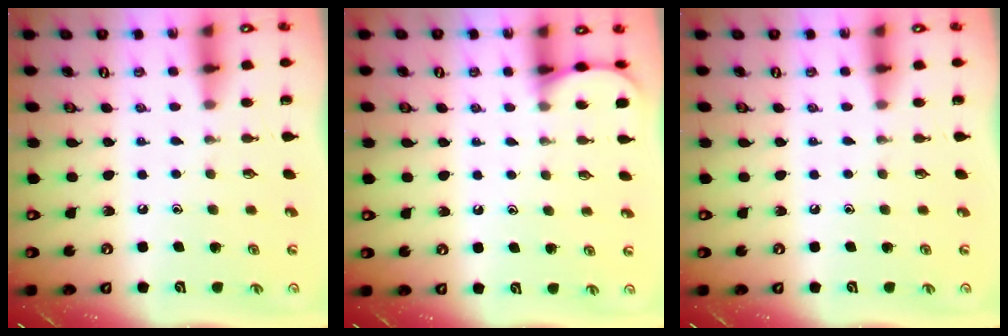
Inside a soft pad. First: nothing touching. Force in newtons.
{"total": 3.9, "press": 3.8, "slide": 0.5}
{"total": 0.0}